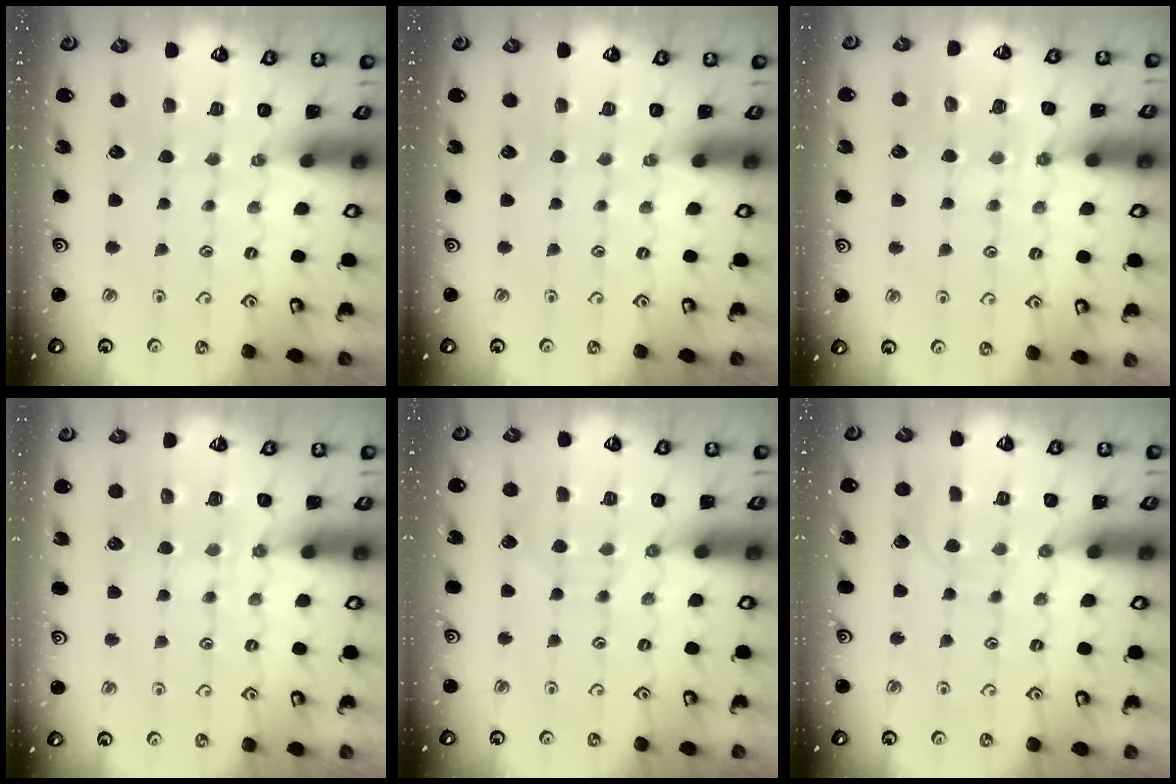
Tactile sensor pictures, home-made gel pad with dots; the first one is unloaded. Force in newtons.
{"total": 0.0}
{"total": 7.1, "press": 7.1, "slide": 0.8}
{"total": 6.0, "press": 5.9, "slide": 0.7}
{"total": 2.6, "press": 2.6, "slide": 0.3}
{"total": 6.3, "press": 6.3, "slide": 0.3}